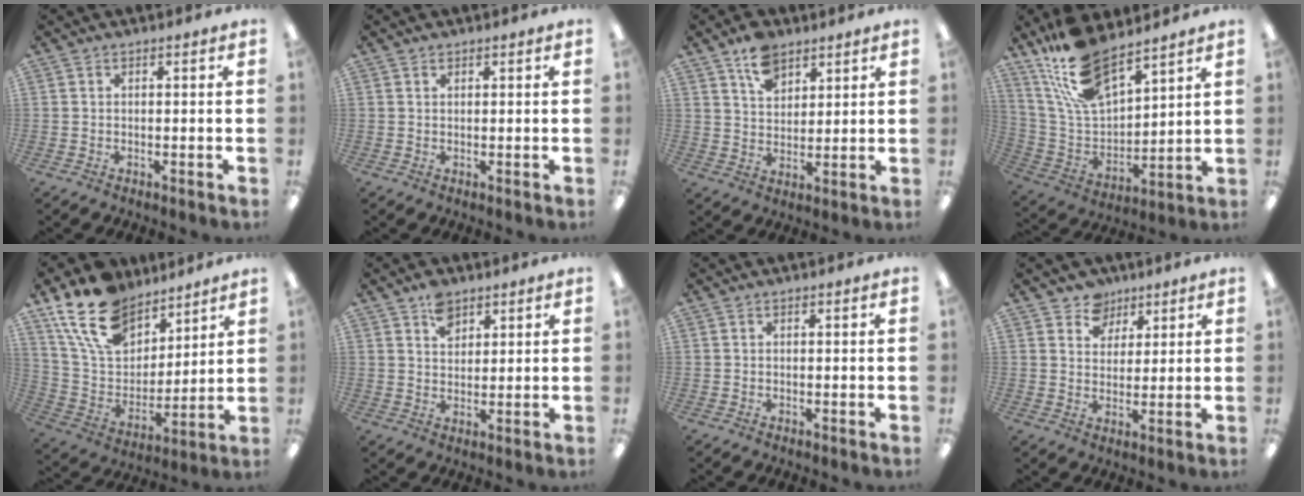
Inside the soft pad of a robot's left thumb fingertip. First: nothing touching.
{"total": 0.7, "force": [0.6, 0.3, 0.1], "torque": [-0.003, 0.000, 0.011]}
{"total": 8.1, "force": [5.7, 4.8, 3.3], "torque": [-0.061, -0.021, 0.105]}
{"total": 17.5, "force": [13.1, 7.0, 9.3], "torque": [-0.195, -0.066, 0.240]}
{"total": 18.5, "force": [13.1, 10.5, 7.8], "torque": [-0.163, -0.068, 0.246]}
{"total": 5.6, "force": [3.5, 3.6, 2.4], "torque": [-0.035, -0.010, 0.063]}
{"total": 0.0}
{"total": 6.6, "force": [4.4, 4.9, 0.4], "torque": [-0.003, -0.028, 0.081]}